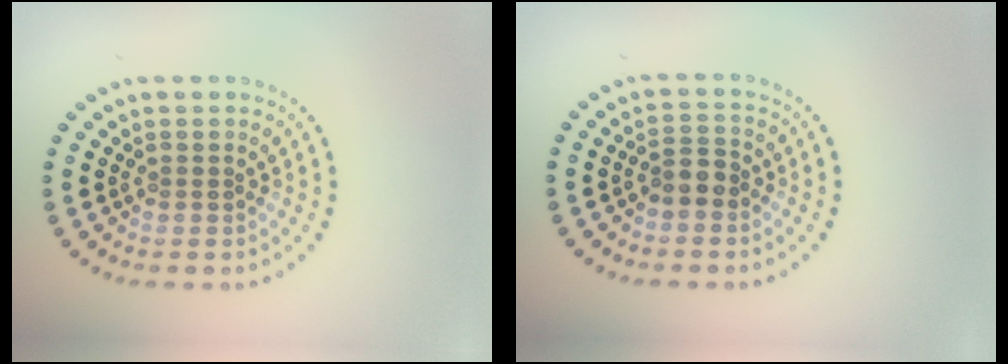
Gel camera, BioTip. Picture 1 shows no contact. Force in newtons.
{"total": 2.0, "press": 1.7, "slide": 1.0}